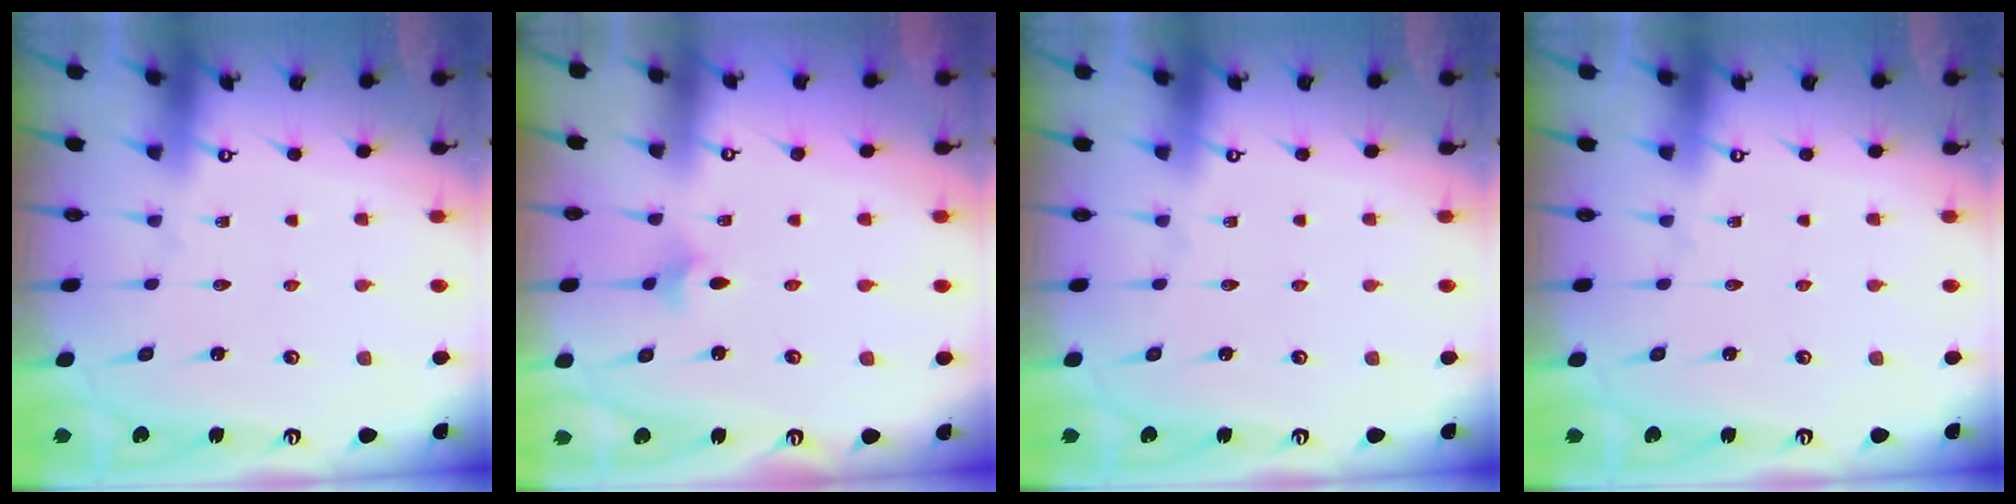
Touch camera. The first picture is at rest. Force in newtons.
{"total": 3.3, "press": 3.2, "slide": 0.8}
{"total": 0.0}
{"total": 0.0}